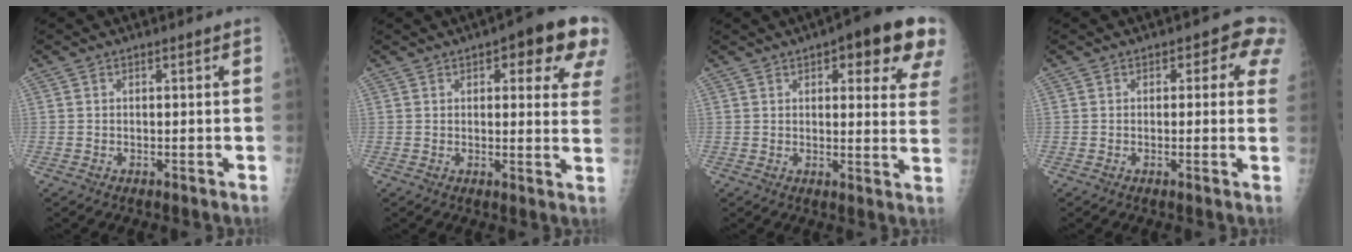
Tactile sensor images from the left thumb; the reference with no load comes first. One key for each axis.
{"total": 13.8, "fx": 7.1, "fy": 4.8, "fz": 10.8, "tx": -0.094, "ty": -0.022, "tz": 0.073}
{"total": 15.3, "fx": 8.4, "fy": 4.9, "fz": 11.8, "tx": -0.113, "ty": -0.028, "tz": 0.091}
{"total": 4.9, "fx": 1.9, "fy": 3.1, "fz": 3.4, "tx": 0.010, "ty": 0.000, "tz": 0.007}